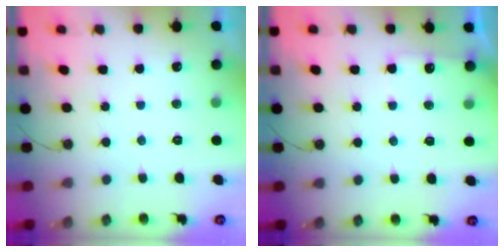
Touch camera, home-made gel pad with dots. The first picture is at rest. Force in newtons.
{"total": 5.0, "press": 4.9, "slide": 0.8}